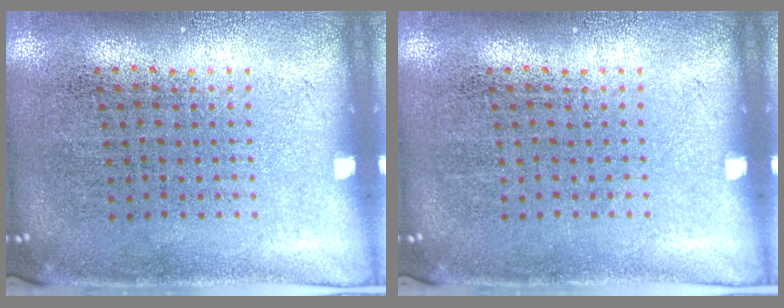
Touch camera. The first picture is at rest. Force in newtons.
{"total": 0.0}